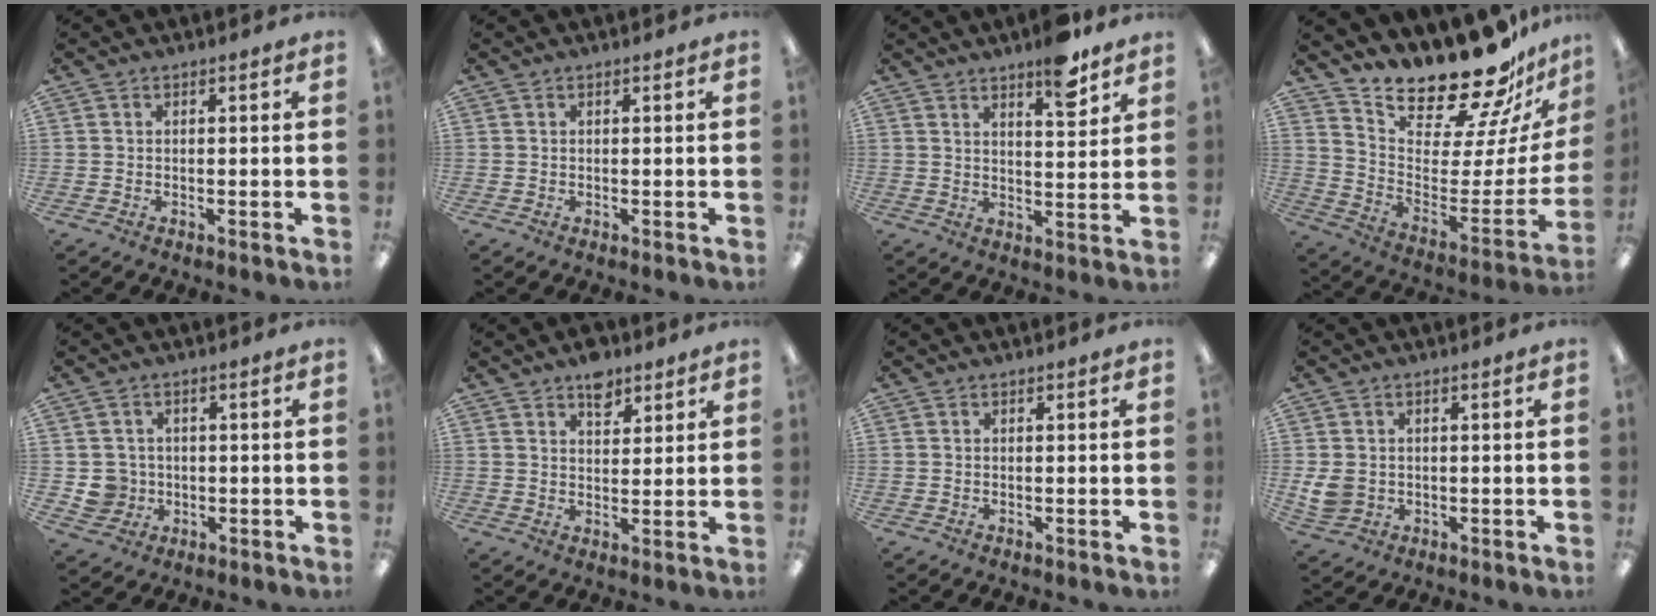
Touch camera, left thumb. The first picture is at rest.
{"total": 0.0}
{"total": 8.2, "force": [6.2, 2.3, 4.9], "torque": [-0.055, -0.038, 0.100]}
{"total": 21.9, "force": [19.7, 5.2, 7.9], "torque": [-0.121, -0.171, 0.336]}
{"total": 5.1, "force": [0.0, 5.0, 0.7], "torque": [-0.008, 0.007, 0.003]}
{"total": 6.1, "force": [4.3, 3.3, 2.6], "torque": [-0.023, -0.021, 0.073]}
{"total": 0.0}
{"total": 4.9, "force": [0.4, 4.3, 2.4], "torque": [-0.049, 0.002, 0.008]}